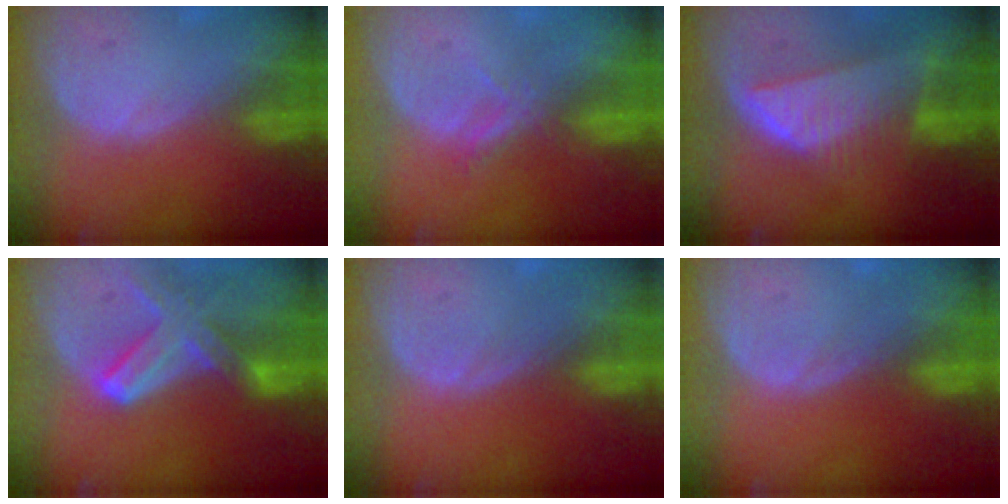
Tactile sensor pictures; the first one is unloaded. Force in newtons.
{"total": 2.3, "press": 2.1, "slide": 0.9}
{"total": 8.2, "press": 7.2, "slide": 3.9}
{"total": 7.7, "press": 6.9, "slide": 3.6}
{"total": 0.0}
{"total": 0.0}